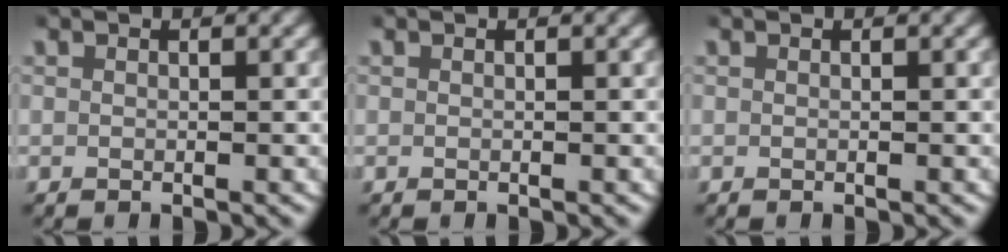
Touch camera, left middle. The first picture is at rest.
{"total": 0.0}
{"total": 0.0}